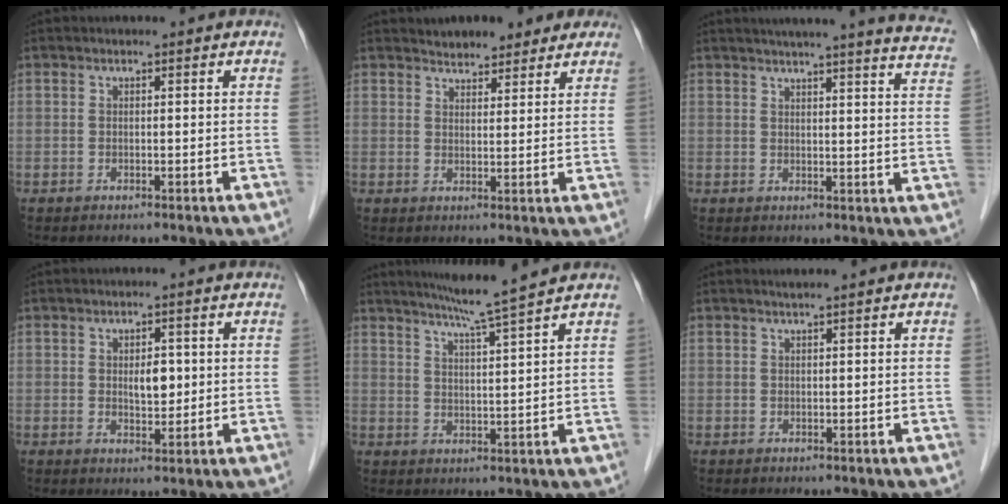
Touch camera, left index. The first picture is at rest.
{"total": 6.4, "force": [5.4, 2.7, 2.1], "torque": [-0.020, 0.015, 0.072]}
{"total": 20.3, "force": [18.1, 0.4, 9.2], "torque": [-0.121, -0.040, 0.202]}
{"total": 3.3, "force": [0.5, 1.6, 2.8], "torque": [-0.044, 0.001, 0.012]}
{"total": 7.4, "force": [6.1, -2.0, 3.6], "torque": [-0.061, -0.006, 0.097]}
{"total": 1.4, "force": [1.1, -0.3, 0.8], "torque": [-0.012, 0.010, 0.024]}